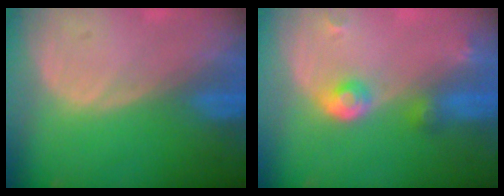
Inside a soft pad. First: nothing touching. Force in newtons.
{"total": 4.0, "press": 3.9, "slide": 0.9}